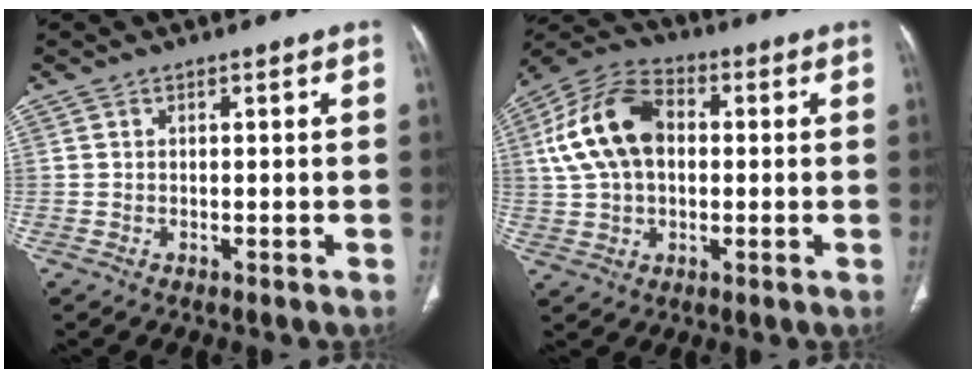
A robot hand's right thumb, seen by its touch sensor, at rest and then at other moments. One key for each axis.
{"total": 14.8, "fx": 1.9, "fy": 9.9, "fz": 10.9, "tx": -0.199, "ty": 0.026, "tz": 0.027}